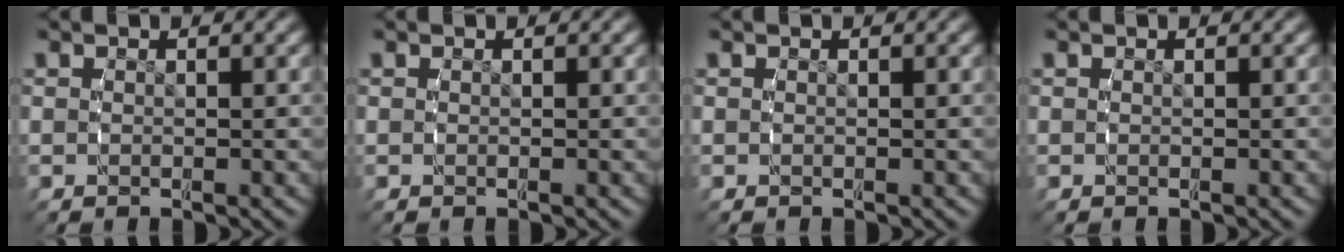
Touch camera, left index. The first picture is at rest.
{"total": 0.0}
{"total": 0.0}
{"total": 0.0}